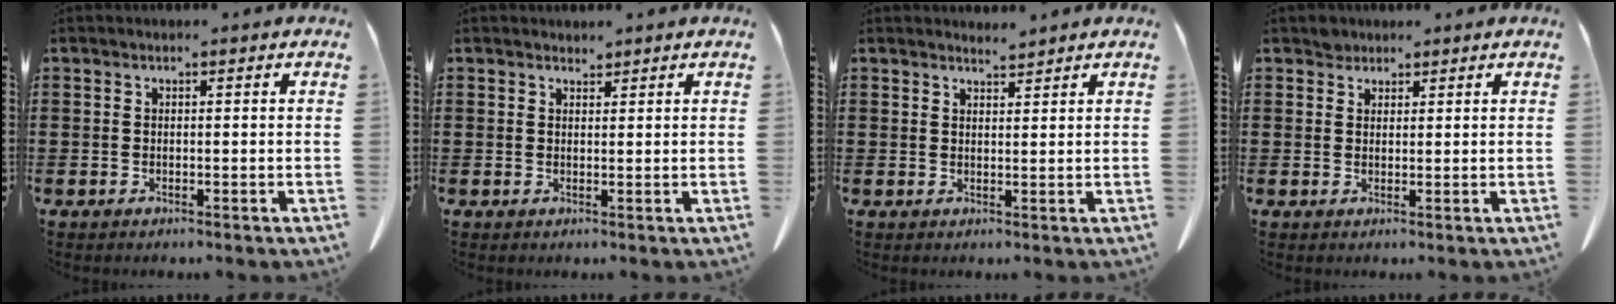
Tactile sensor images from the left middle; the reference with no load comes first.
{"total": 1.2, "force": [1.1, 0.4, 0.0], "torque": [-0.004, 0.002, 0.022]}
{"total": 1.9, "force": [1.9, 0.1, 0.2], "torque": [-0.008, 0.001, 0.037]}
{"total": 1.7, "force": [1.5, 0.9, 0.1], "torque": [-0.006, 0.002, 0.031]}